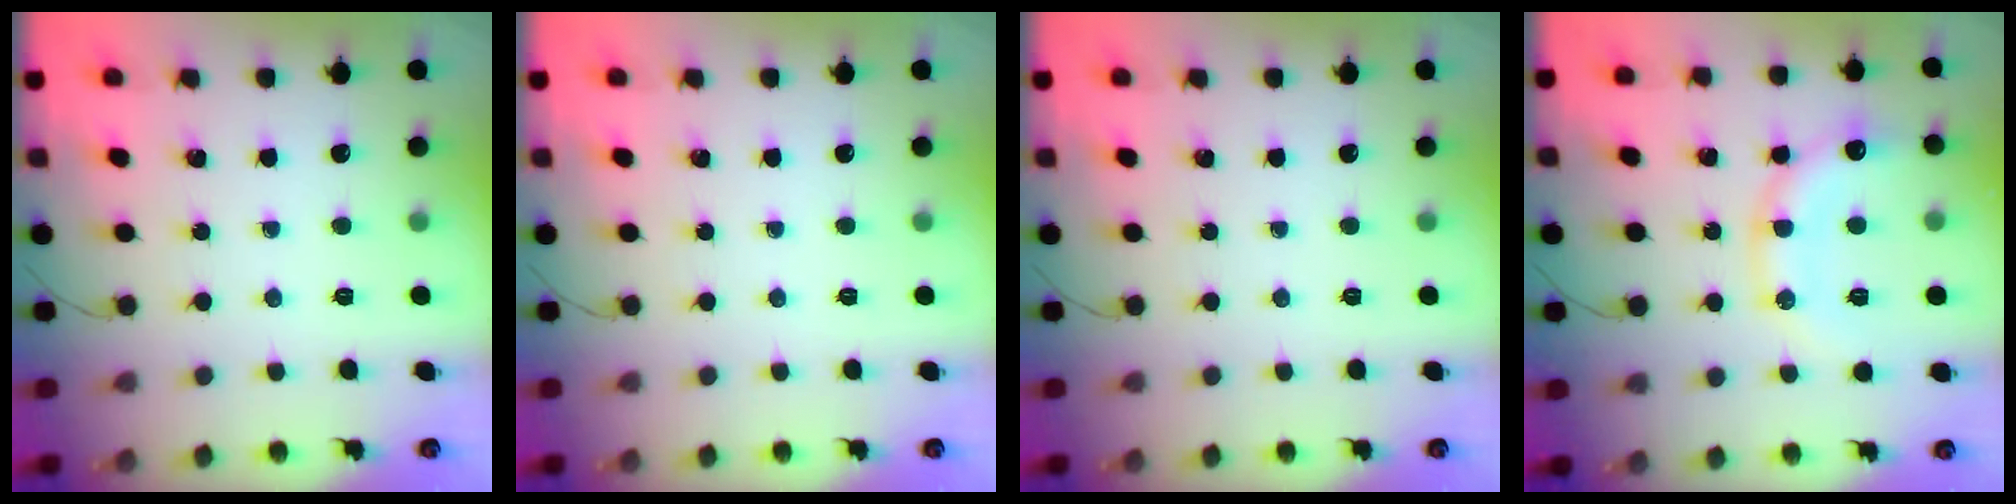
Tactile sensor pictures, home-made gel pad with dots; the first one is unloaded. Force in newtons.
{"total": 0.0}
{"total": 0.0}
{"total": 12.1, "press": 12.0, "slide": 1.6}